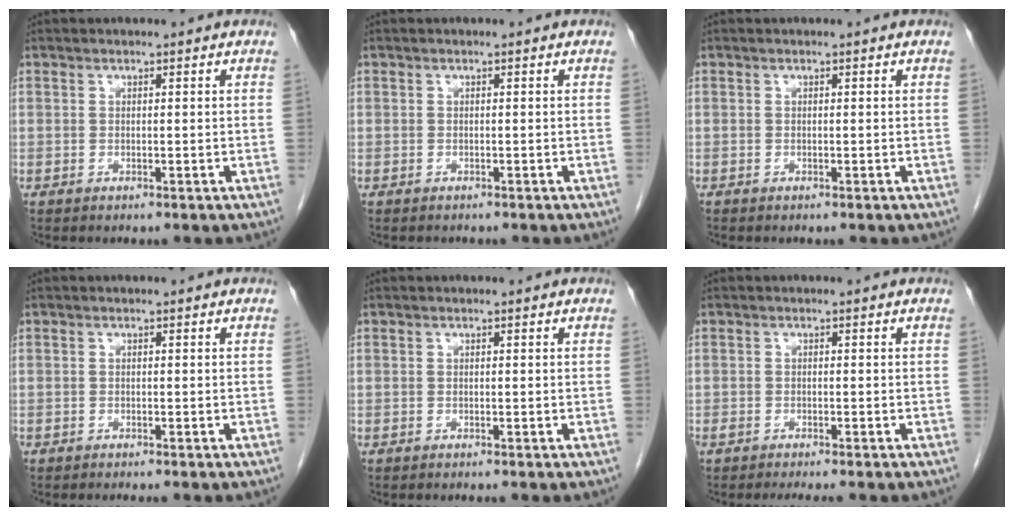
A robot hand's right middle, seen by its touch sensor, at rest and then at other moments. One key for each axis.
{"total": 0.8, "fx": -0.7, "fy": 0.5, "fz": -0.1, "tx": -0.010, "ty": 0.001, "tz": -0.012}
{"total": 0.0}
{"total": 1.8, "fx": -1.6, "fy": 0.1, "fz": 0.8, "tx": -0.012, "ty": -0.003, "tz": -0.021}
{"total": 0.8, "fx": -0.7, "fy": -0.1, "fz": 0.3, "tx": -0.006, "ty": 0.000, "tz": -0.011}
{"total": 4.0, "fx": -3.5, "fy": 0.6, "fz": 2.0, "tx": -0.026, "ty": -0.008, "tz": -0.052}